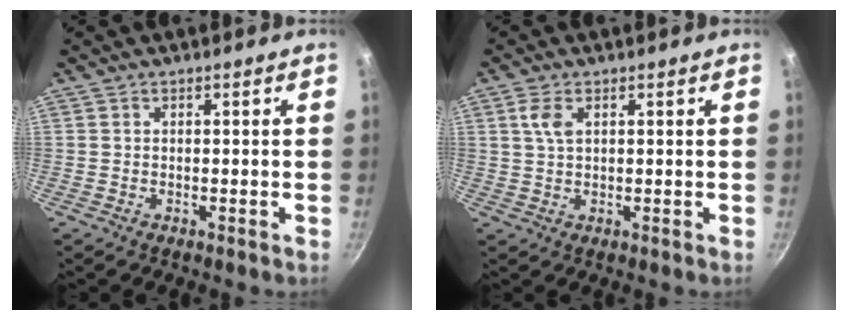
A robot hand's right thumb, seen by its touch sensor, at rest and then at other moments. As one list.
[{"total": 3.3, "force": [1.2, 1.7, 2.6], "torque": [-0.049, -0.003, 0.023]}]